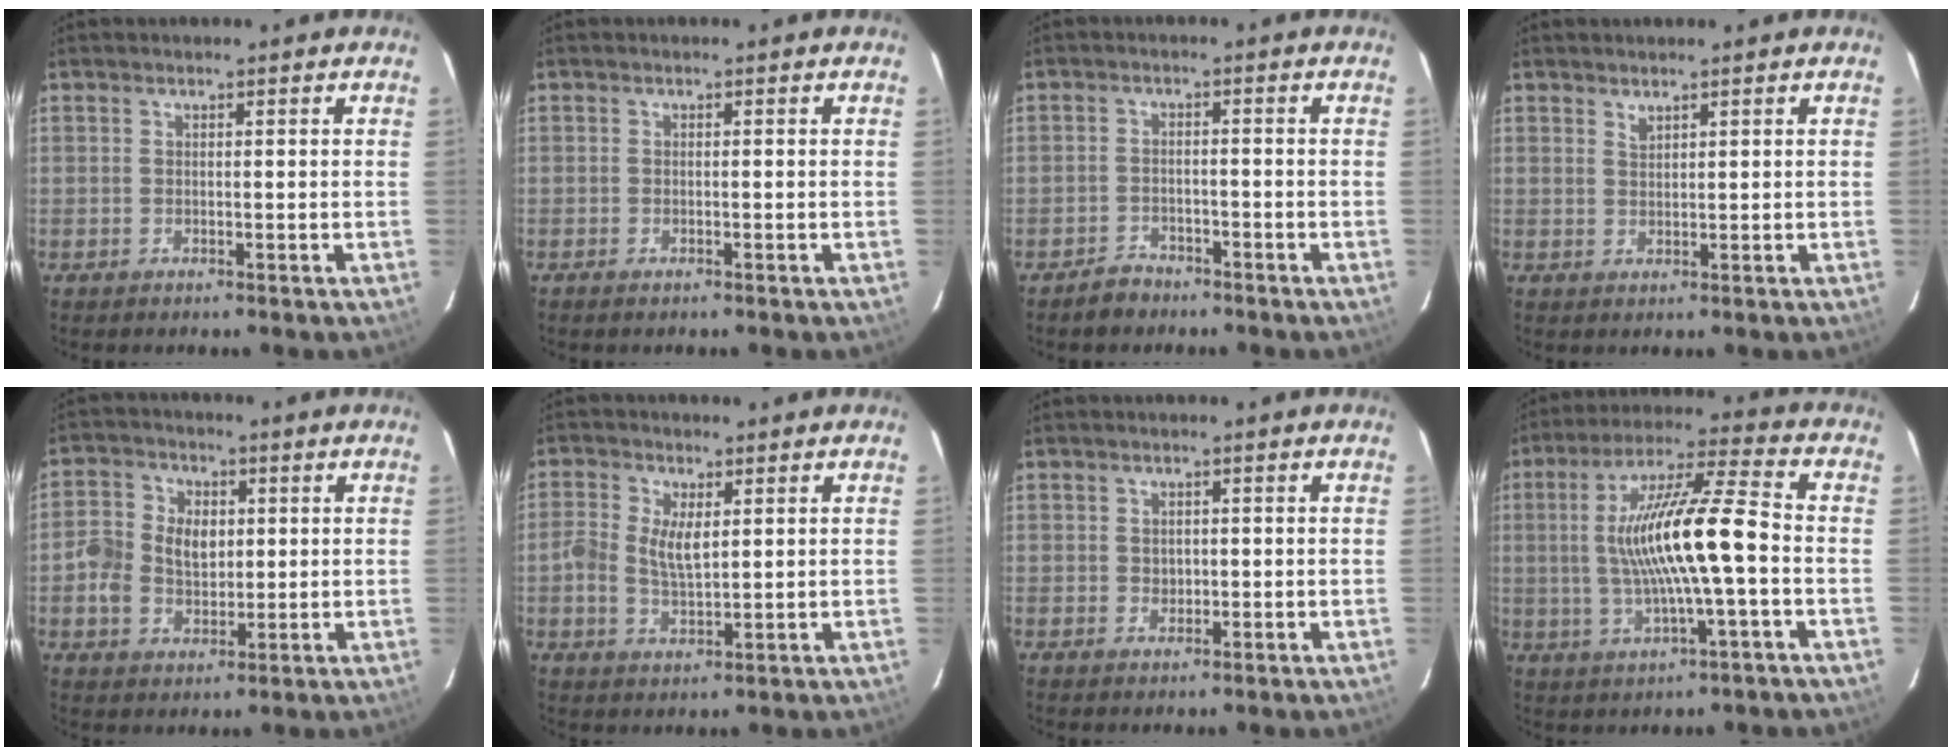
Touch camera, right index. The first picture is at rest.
{"total": 0.8, "force": [-0.6, 0.2, 0.4], "torque": [-0.009, 0.000, -0.011]}
{"total": 3.7, "force": [-3.0, 2.0, 0.6], "torque": [-0.021, 0.011, -0.047]}
{"total": 1.3, "force": [1.2, 0.4, 0.5], "torque": [-0.007, 0.000, 0.021]}
{"total": 8.1, "force": [0.3, 6.4, 4.9], "torque": [-0.105, 0.019, 0.003]}
{"total": 5.8, "force": [0.8, 3.1, 4.8], "torque": [-0.103, 0.002, 0.014]}
{"total": 1.5, "force": [0.1, 1.4, 0.4], "torque": [-0.004, 0.002, 0.004]}
{"total": 15.2, "force": [-1.1, 1.5, 15.1], "torque": [-0.280, 0.008, -0.018]}